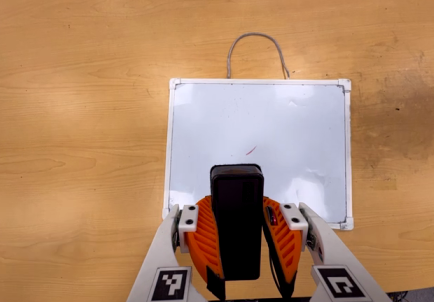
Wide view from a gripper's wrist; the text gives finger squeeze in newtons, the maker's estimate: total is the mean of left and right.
{"total": 8.4, "left": 7.6, "right": 9.2}